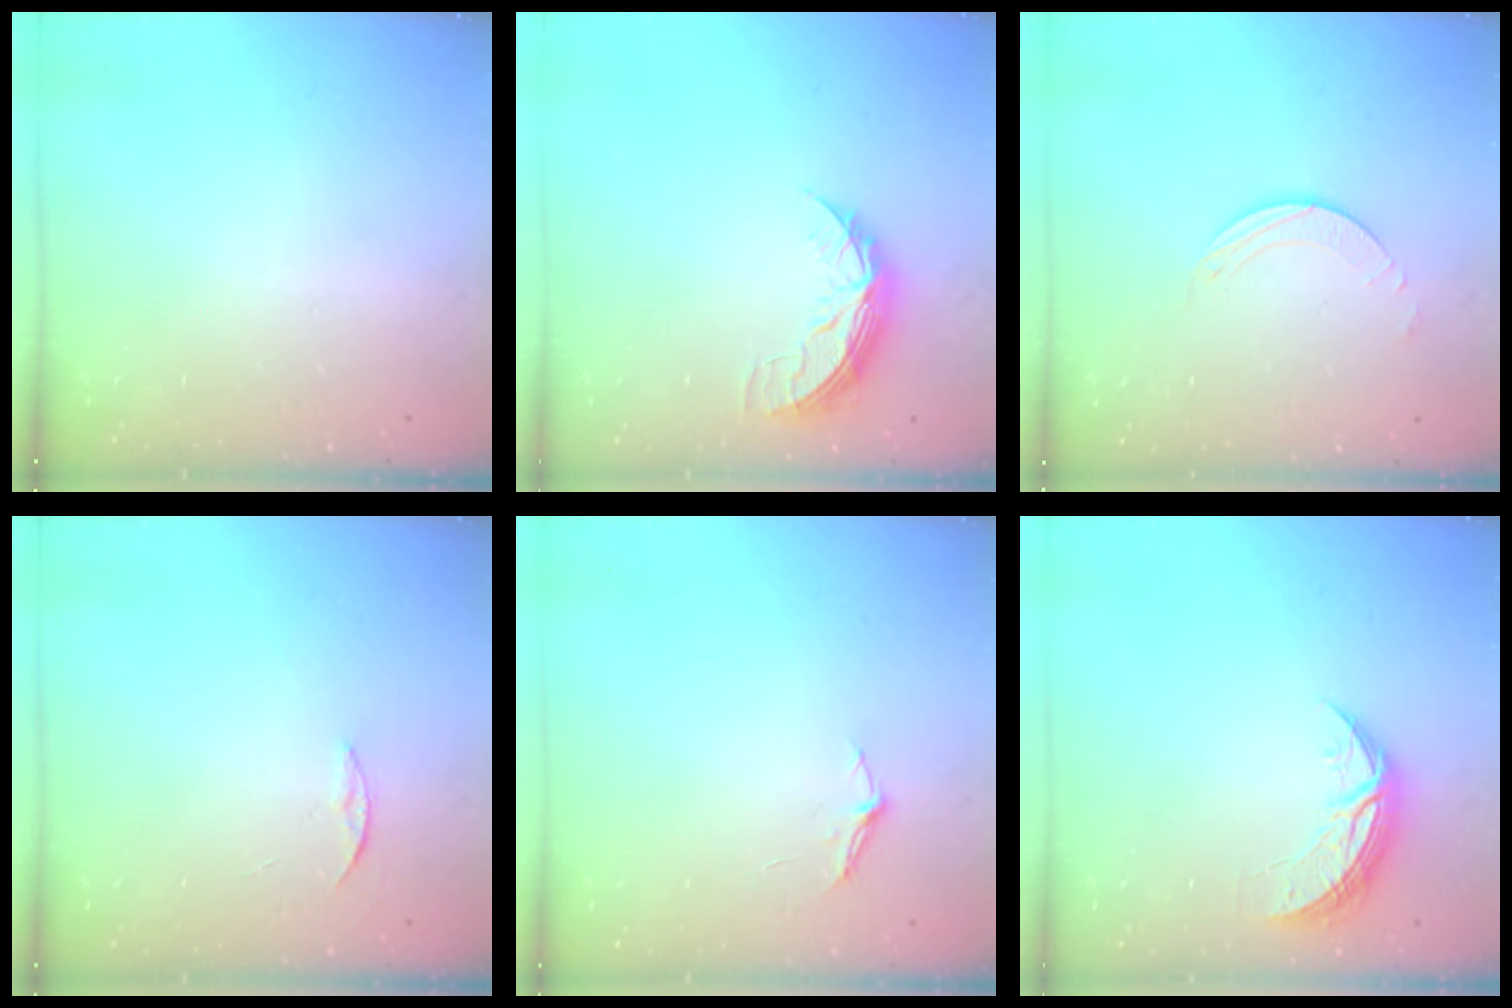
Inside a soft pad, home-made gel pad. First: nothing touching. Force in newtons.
{"total": 7.8, "press": 7.8, "slide": 0.4}
{"total": 2.0, "press": 1.9, "slide": 0.3}
{"total": 3.4, "press": 3.4, "slide": 0.4}
{"total": 3.7, "press": 3.7, "slide": 0.4}
{"total": 8.4, "press": 8.4, "slide": 0.6}